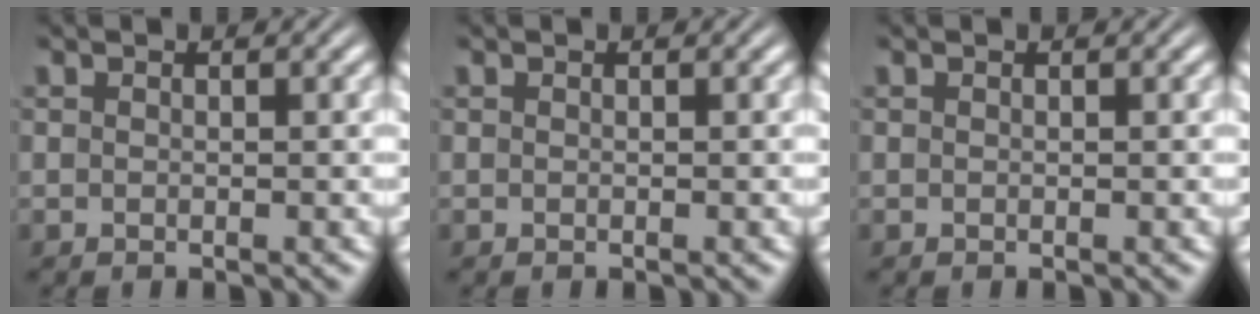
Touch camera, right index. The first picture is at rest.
{"total": 0.0}
{"total": 0.0}